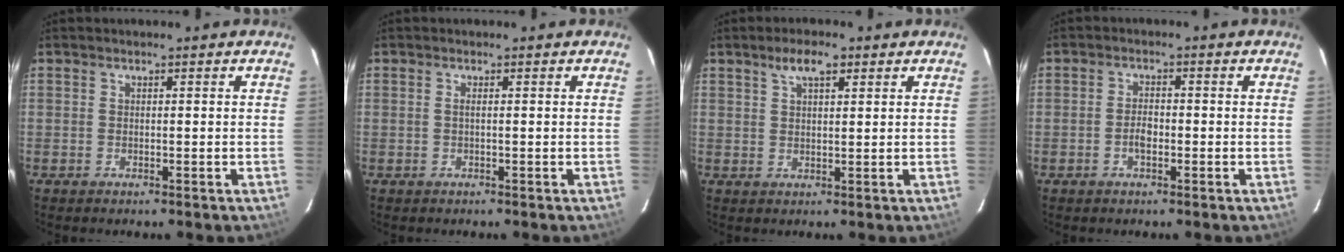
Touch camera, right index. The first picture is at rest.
{"total": 0.6, "force": [-0.1, -0.2, 0.6], "torque": [-0.010, 0.002, -0.002]}
{"total": 4.3, "force": [2.5, 1.5, 3.1], "torque": [-0.056, 0.011, 0.045]}
{"total": 2.2, "force": [-0.9, 1.4, 1.4], "torque": [-0.028, 0.006, -0.016]}